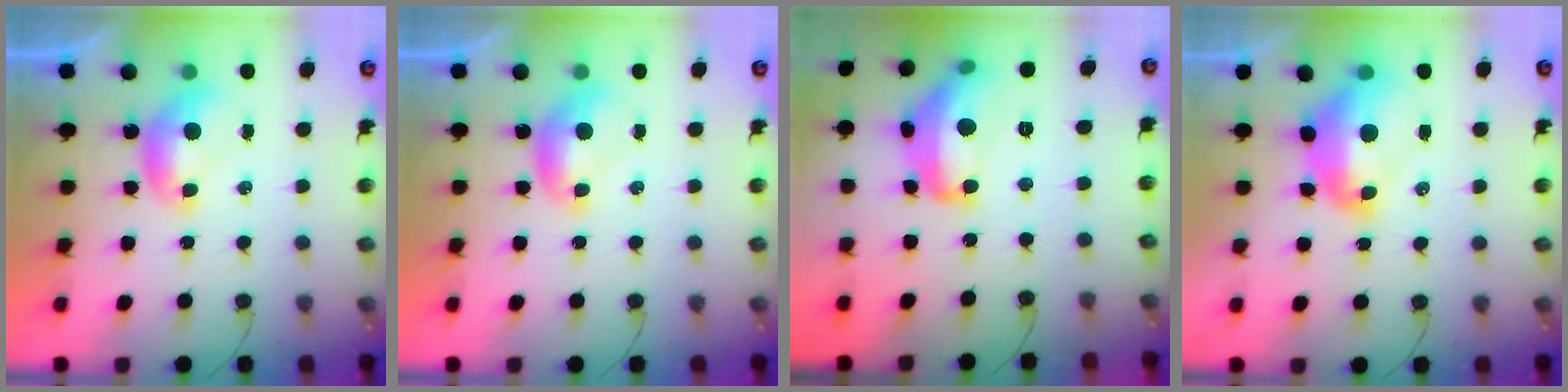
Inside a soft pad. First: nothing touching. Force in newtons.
{"total": 0.0}
{"total": 12.2, "press": 12.1, "slide": 0.6}
{"total": 7.4, "press": 7.2, "slide": 1.4}